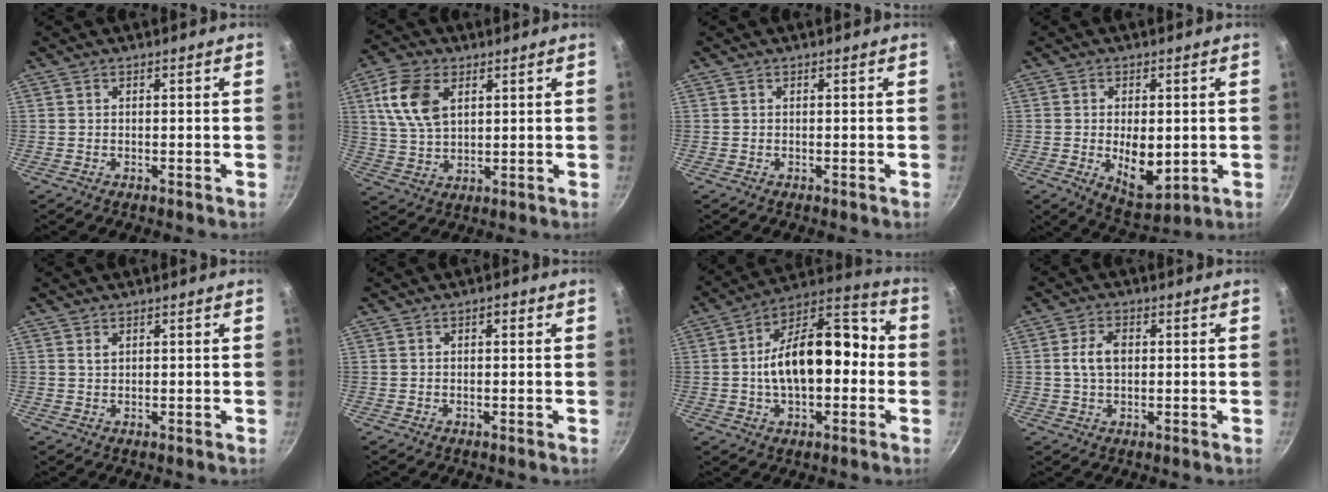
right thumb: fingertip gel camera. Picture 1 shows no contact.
{"total": 11.3, "force": [4.1, 6.9, 7.9], "torque": [-0.145, -0.009, 0.081]}
{"total": 0.0}
{"total": 9.5, "force": [-0.8, 5.3, 7.9], "torque": [-0.107, -0.015, 0.003]}
{"total": 1.1, "force": [0.6, 0.7, 0.6], "torque": [-0.010, -0.001, 0.013]}
{"total": 1.7, "force": [0.6, 0.8, 1.3], "torque": [-0.019, 0.007, 0.009]}
{"total": 19.7, "force": [-0.8, 11.1, 16.3], "torque": [-0.232, 0.058, -0.023]}
{"total": 5.1, "force": [0.6, 3.3, 3.8], "torque": [-0.062, 0.008, 0.008]}